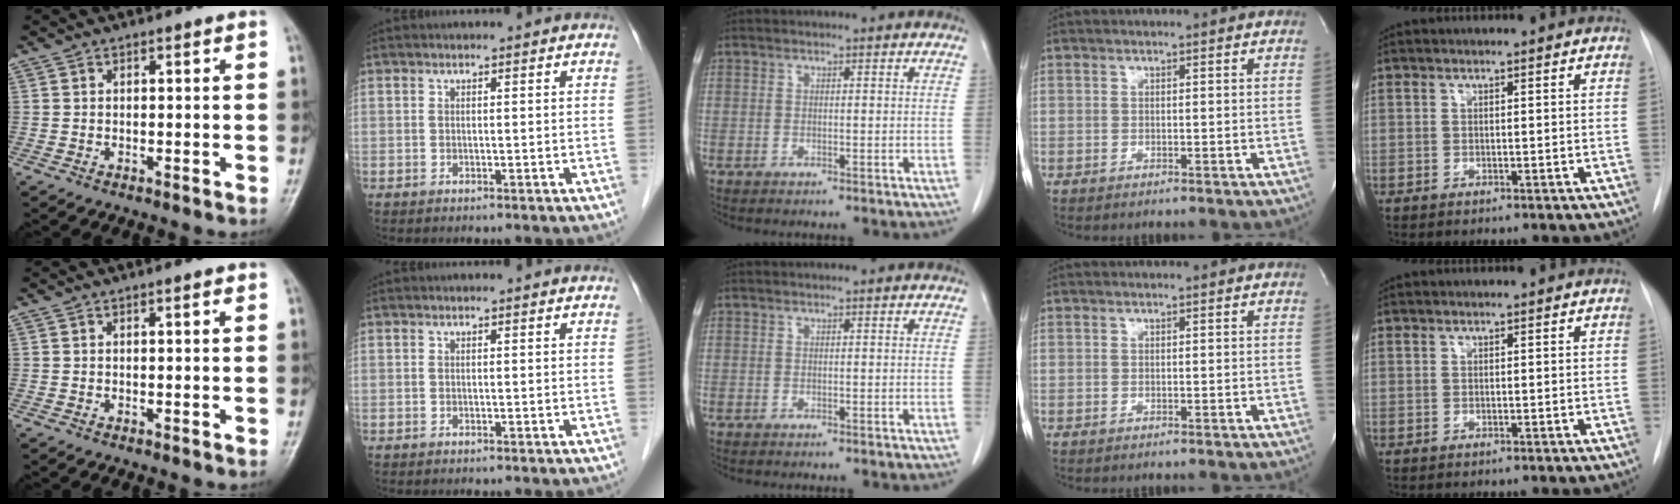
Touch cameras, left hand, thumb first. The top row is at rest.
{"thumb": {"total": 0.9, "force": [0.4, 0.1, 0.8], "torque": [-0.013, 0.001, 0.005]}, "index": {"total": 0.7, "force": [0.7, 0.1, 0.2], "torque": [-0.008, 0.005, 0.006]}}